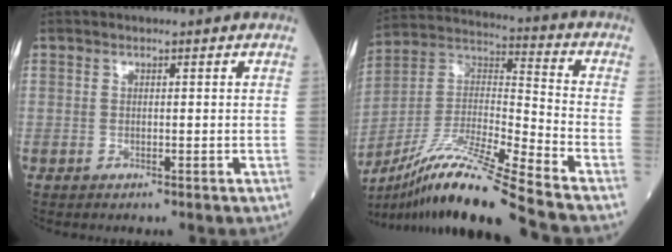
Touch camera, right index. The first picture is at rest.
{"total": 18.7, "force": [-15.1, -1.5, 11.0], "torque": [-0.238, -0.013, -0.280]}